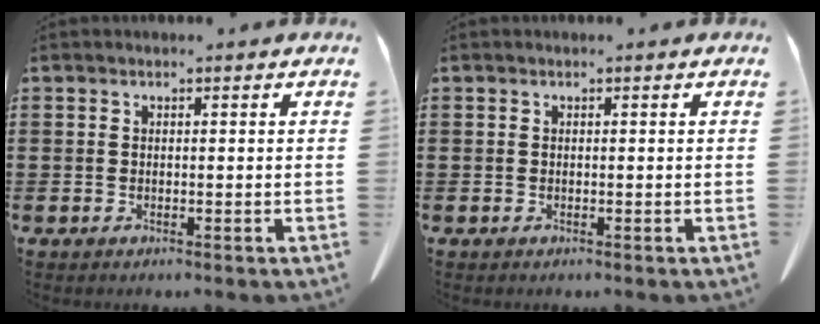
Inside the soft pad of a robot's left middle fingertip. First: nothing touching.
{"total": 0.0}